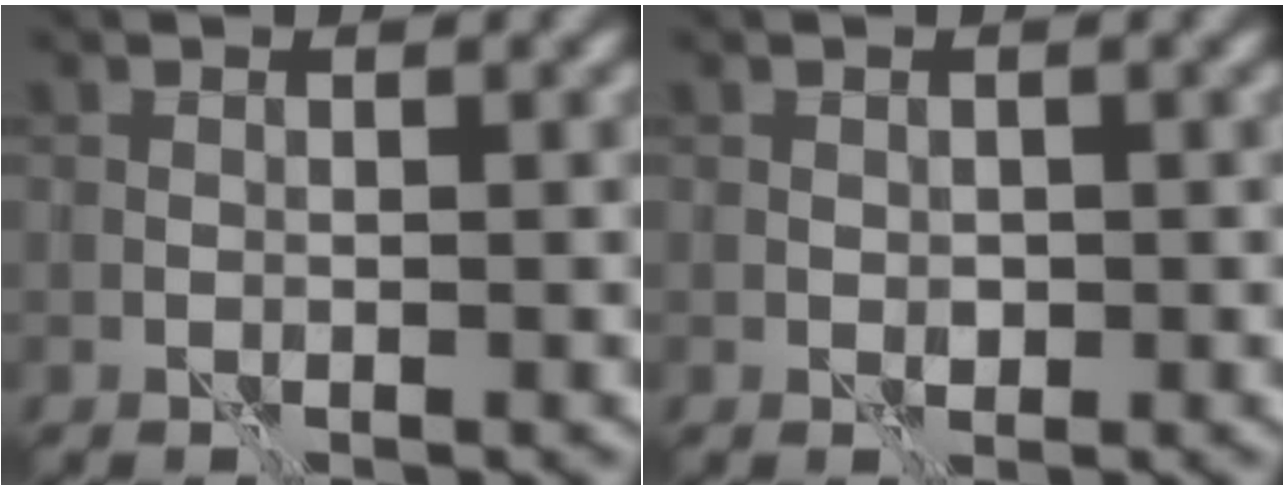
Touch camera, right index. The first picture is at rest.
{"total": 0.7, "force": [0.0, 0.6, 0.4], "torque": [-0.005, -0.003, 0.000]}